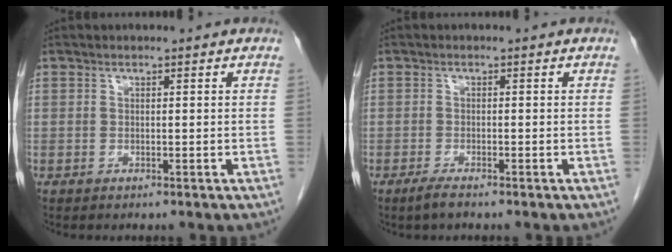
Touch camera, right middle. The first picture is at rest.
{"total": 1.9, "force": [-1.5, 0.2, 1.2], "torque": [-0.032, -0.005, -0.029]}